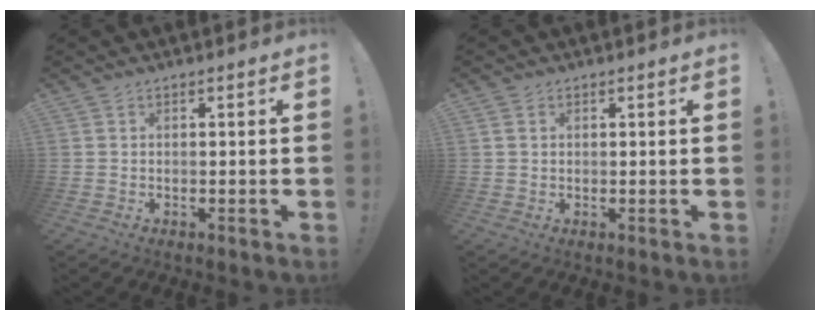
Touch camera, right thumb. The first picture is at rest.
{"total": 1.7, "force": [0.8, 1.4, 0.4], "torque": [-0.001, 0.000, 0.015]}